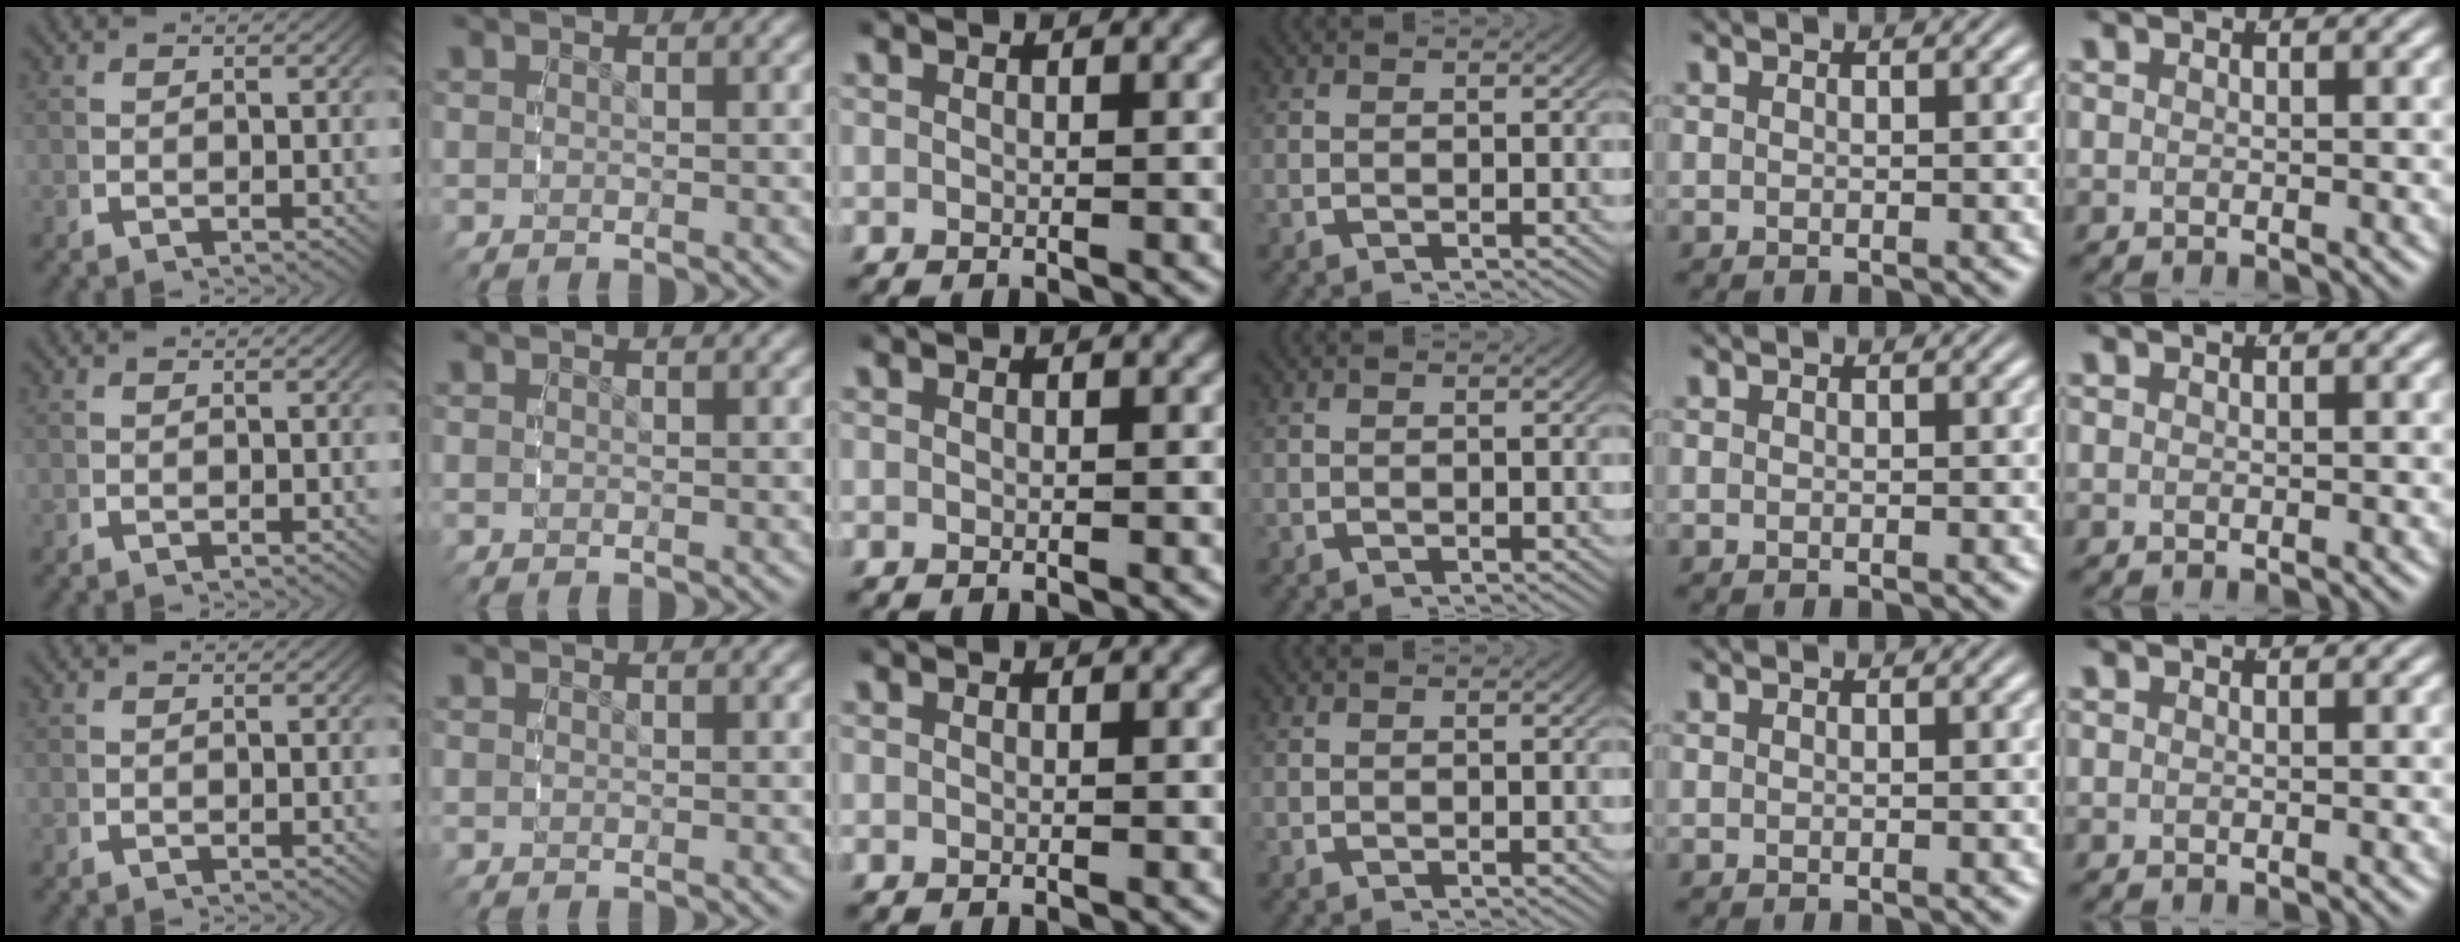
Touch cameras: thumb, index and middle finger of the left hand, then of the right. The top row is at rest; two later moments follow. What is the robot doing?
{"motion": "reach", "object": "backpack"}